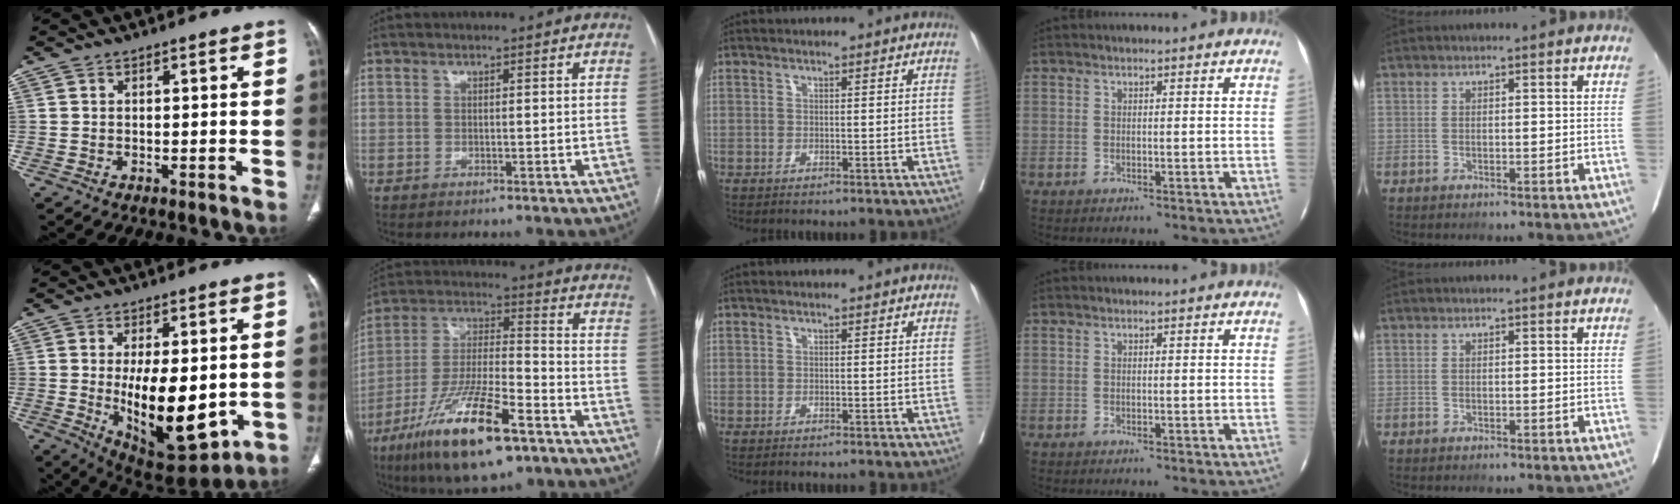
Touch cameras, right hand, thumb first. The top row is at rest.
{"thumb": {"total": 17.5, "force": [-1.7, 7.9, 15.6], "torque": [-0.222, -0.027, -0.002]}, "index": {"total": 19.1, "force": [-11.4, 4.1, 14.8], "torque": [-0.290, -0.029, -0.200]}}